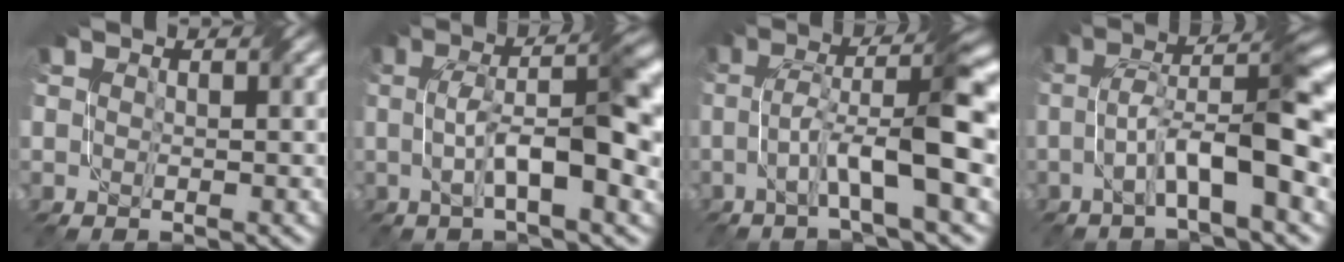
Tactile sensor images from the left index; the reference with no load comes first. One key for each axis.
{"total": 8.4, "fx": -0.1, "fy": 2.1, "fz": 8.2, "tx": -0.127, "ty": 0.015, "tz": -0.005}
{"total": 8.0, "fx": -1.2, "fy": 1.2, "fz": 7.8, "tx": -0.136, "ty": 0.022, "tz": -0.026}
{"total": 7.7, "fx": -1.7, "fy": 1.5, "fz": 7.4, "tx": -0.127, "ty": 0.023, "tz": -0.033}